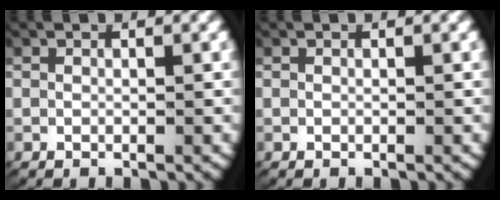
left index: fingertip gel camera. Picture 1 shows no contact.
{"total": 0.0}